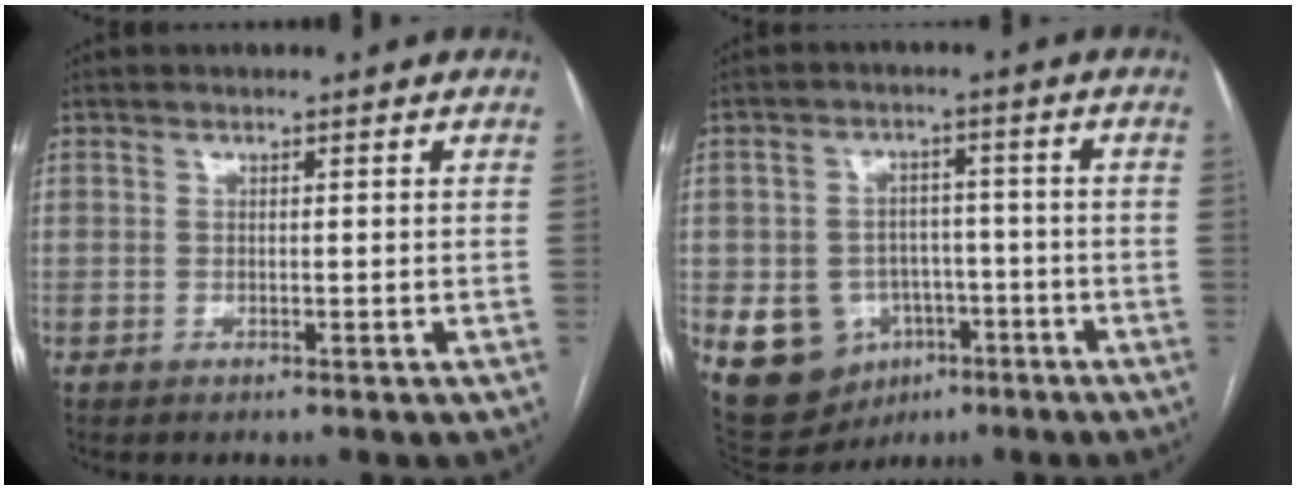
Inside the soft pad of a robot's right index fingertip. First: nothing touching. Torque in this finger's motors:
{"motor_torque": [-0.10, -0.13, -0.58, -0.21]}